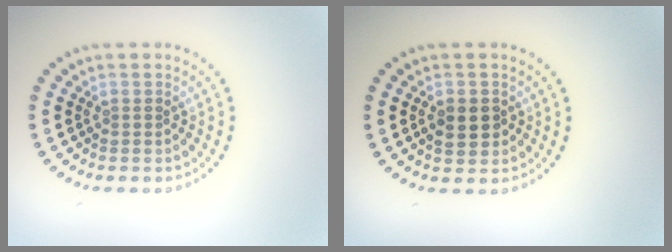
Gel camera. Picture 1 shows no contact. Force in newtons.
{"total": 2.5, "press": 2.5, "slide": 0.2}